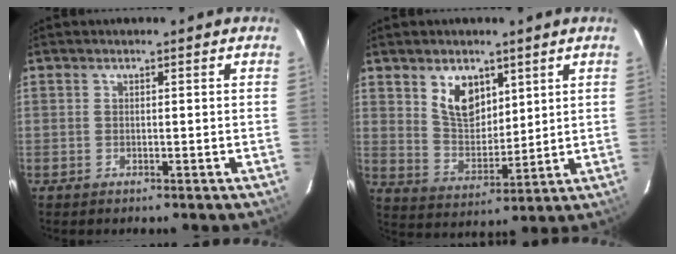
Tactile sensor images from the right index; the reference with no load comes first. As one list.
[{"total": 8.9, "force": [4.6, 5.5, 5.2], "torque": [-0.087, 0.005, 0.097]}]